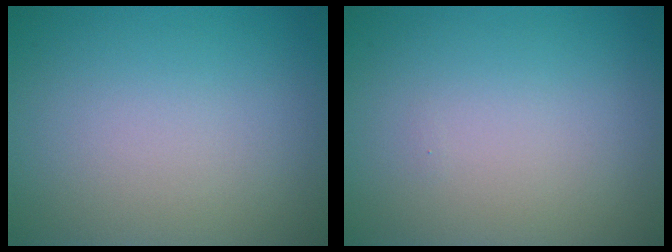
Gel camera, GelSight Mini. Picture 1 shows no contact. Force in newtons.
{"total": 0.0}